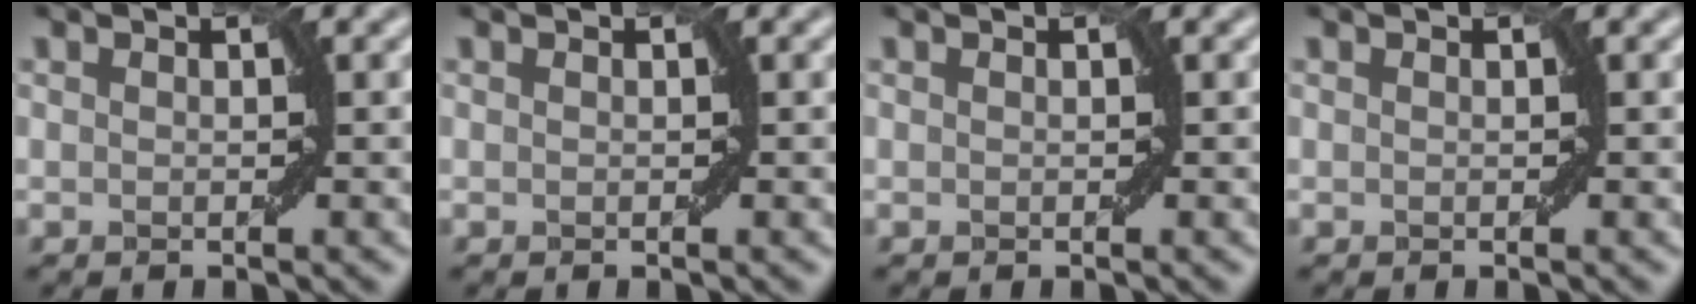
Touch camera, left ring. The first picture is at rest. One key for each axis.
{"total": 0.0}
{"total": 0.0}
{"total": 0.0}